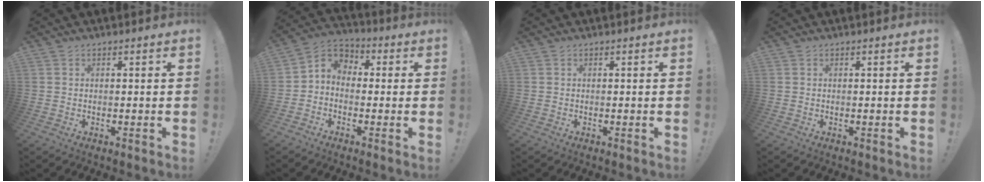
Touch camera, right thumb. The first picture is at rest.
{"total": 5.7, "force": [-1.4, 4.8, 2.7], "torque": [-0.046, 0.014, -0.023]}
{"total": 0.0}
{"total": 0.0}